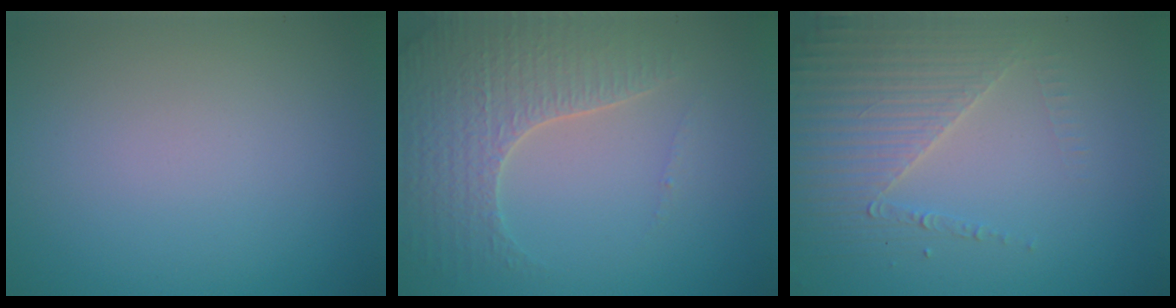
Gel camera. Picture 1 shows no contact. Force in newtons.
{"total": 4.3, "press": 4.0, "slide": 1.5}
{"total": 4.4, "press": 3.5, "slide": 2.6}